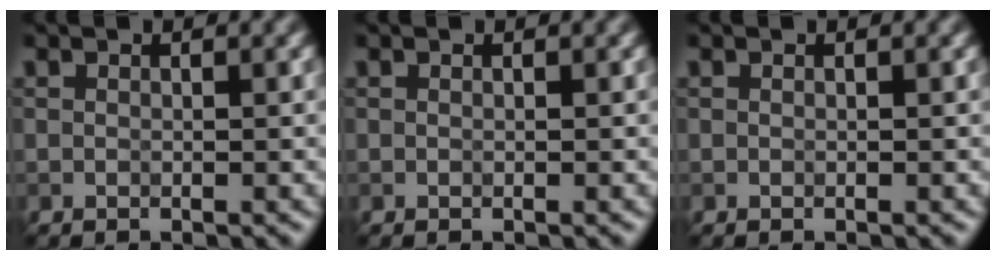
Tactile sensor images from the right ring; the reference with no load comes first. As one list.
[{"total": 0.0}, {"total": 0.0}]